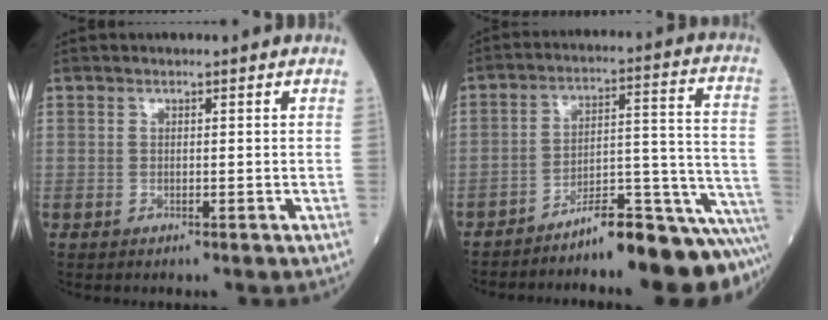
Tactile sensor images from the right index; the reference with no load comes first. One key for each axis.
{"total": 14.0, "fx": -12.3, "fy": 0.0, "fz": 6.6, "tx": -0.062, "ty": 0.054, "tz": -0.184}